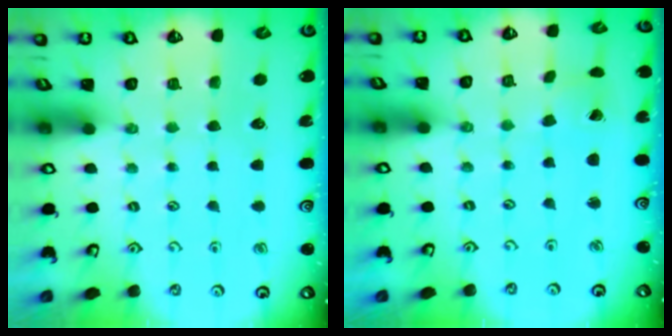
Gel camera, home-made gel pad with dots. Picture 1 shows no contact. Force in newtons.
{"total": 1.1, "press": 1.1, "slide": 0.1}